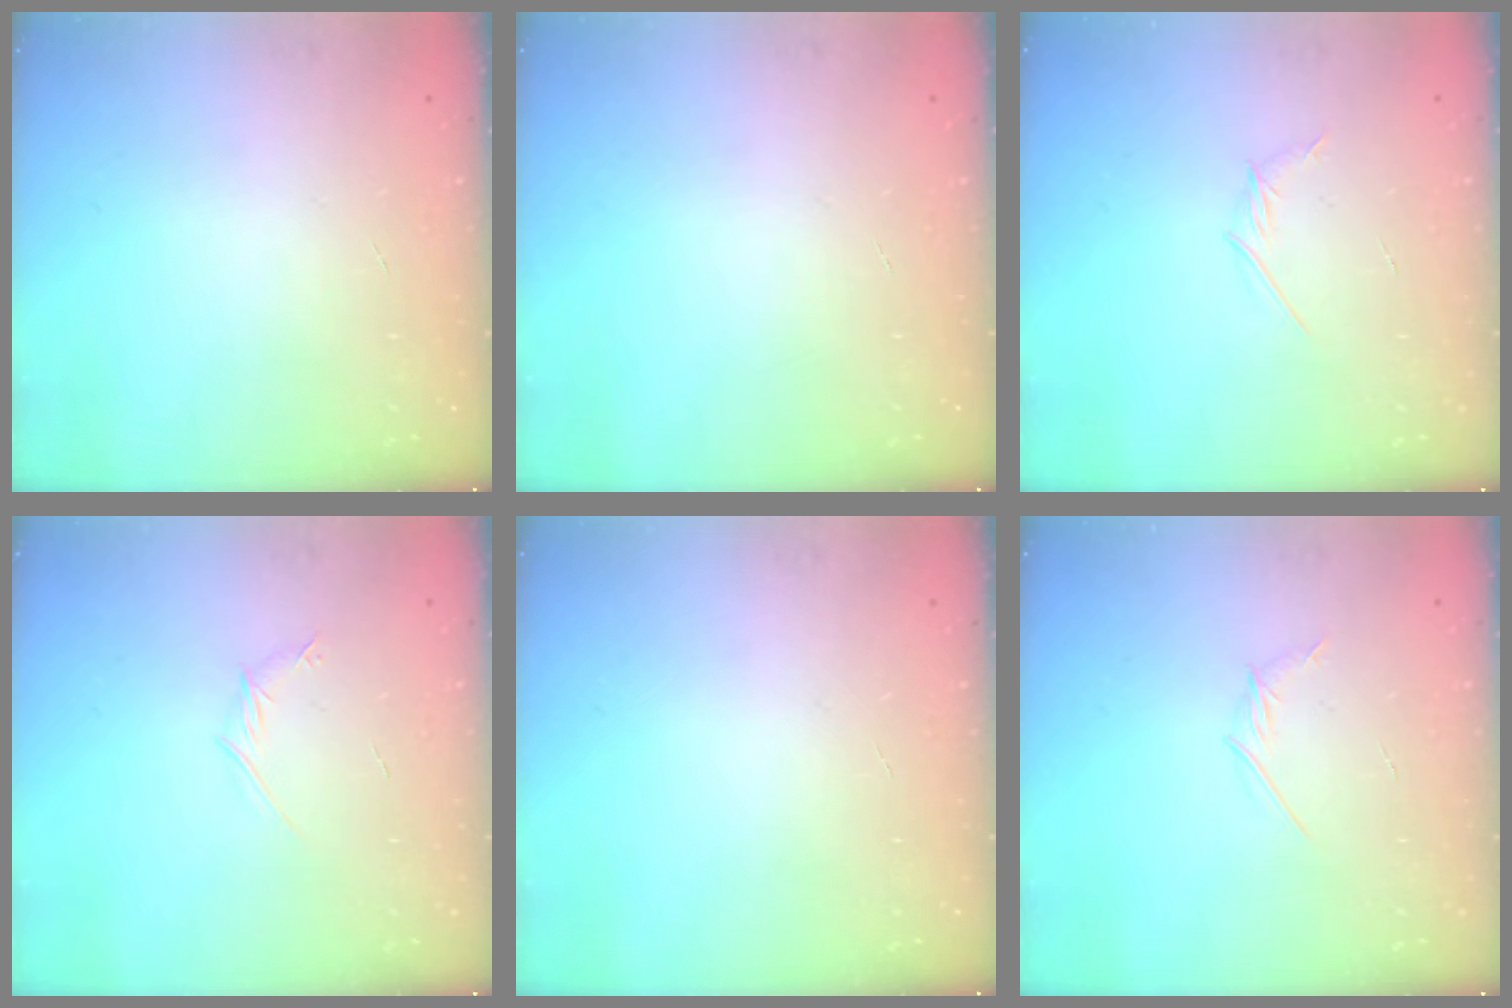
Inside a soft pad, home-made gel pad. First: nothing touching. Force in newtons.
{"total": 0.0}
{"total": 2.9, "press": 2.8, "slide": 0.8}
{"total": 4.1, "press": 3.9, "slide": 1.2}
{"total": 0.0}
{"total": 2.9, "press": 2.8, "slide": 0.8}